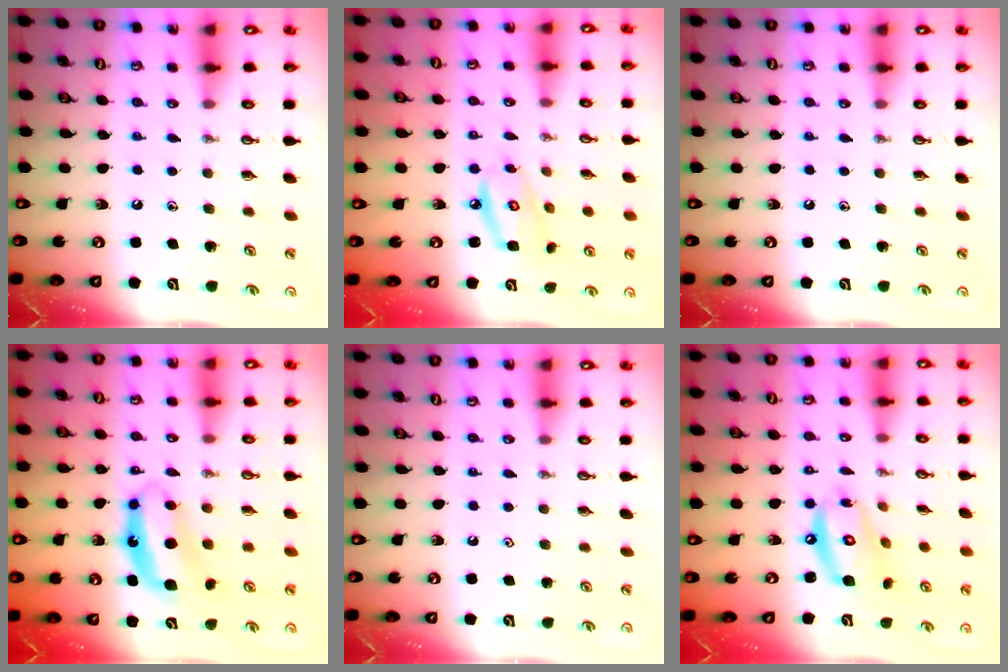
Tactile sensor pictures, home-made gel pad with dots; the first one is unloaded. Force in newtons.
{"total": 7.0, "press": 6.9, "slide": 0.5}
{"total": 0.0}
{"total": 7.5, "press": 7.5, "slide": 0.2}
{"total": 0.9, "press": 0.7, "slide": 0.5}
{"total": 12.6, "press": 12.5, "slide": 1.1}